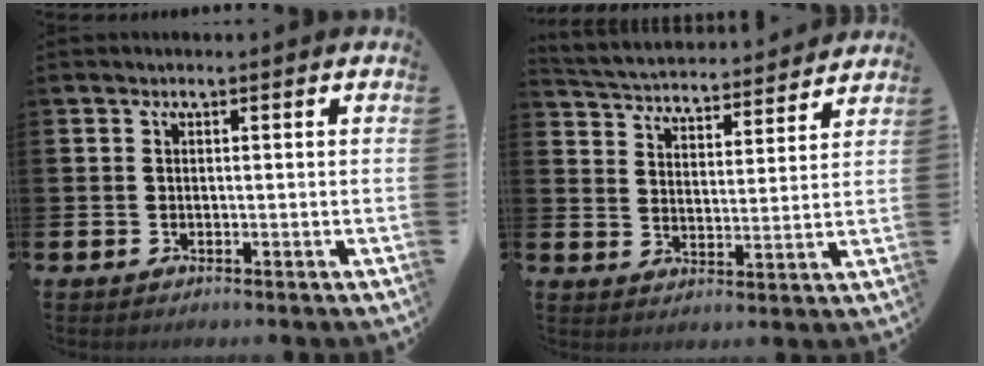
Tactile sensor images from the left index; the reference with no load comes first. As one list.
[{"total": 4.4, "force": [4.3, 0.9, 0.2], "torque": [-0.029, -0.039, 0.070]}]